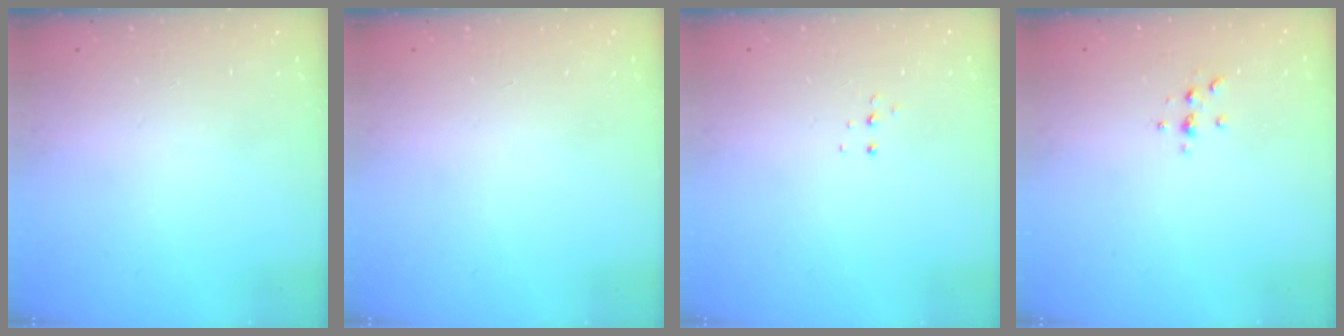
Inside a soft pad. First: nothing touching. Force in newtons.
{"total": 0.0}
{"total": 3.4, "press": 3.3, "slide": 0.8}
{"total": 2.3, "press": 2.2, "slide": 0.2}